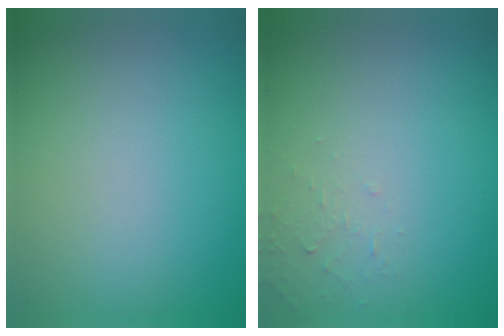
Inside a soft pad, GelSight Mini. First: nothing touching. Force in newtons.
{"total": 0.9, "press": 0.9, "slide": 0.1}